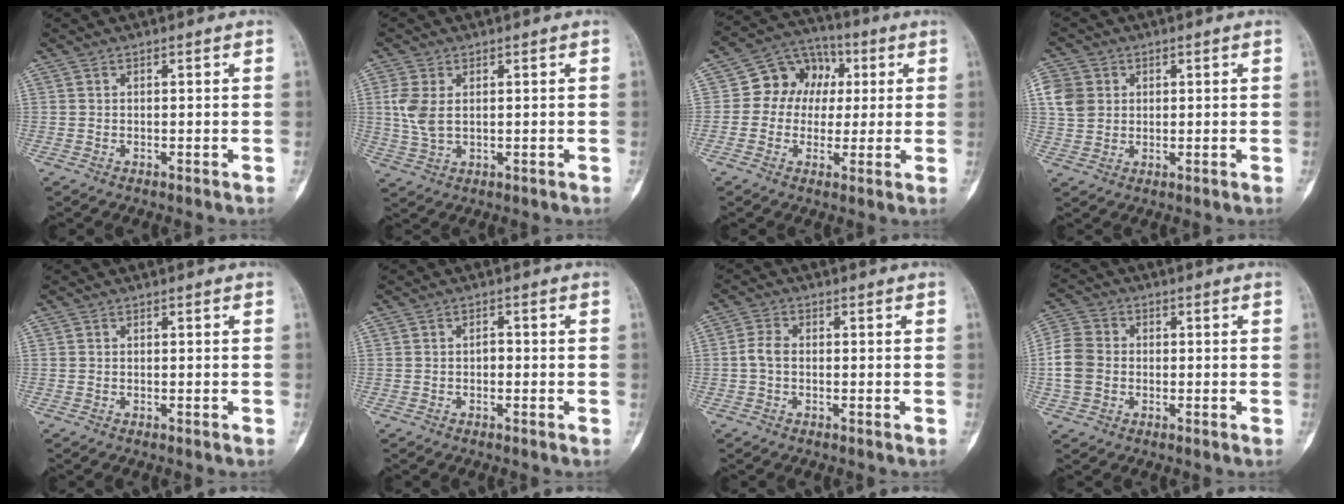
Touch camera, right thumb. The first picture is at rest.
{"total": 5.5, "force": [1.0, 3.3, 4.4], "torque": [-0.102, 0.000, 0.023]}
{"total": 10.8, "force": [1.4, 9.2, 5.6], "torque": [-0.046, 0.019, 0.010]}
{"total": 6.3, "force": [1.6, 5.5, 2.7], "torque": [-0.037, 0.002, 0.029]}
{"total": 0.0}
{"total": 1.3, "force": [-0.3, 0.9, 0.9], "torque": [-0.005, 0.005, -0.008]}
{"total": 3.0, "force": [-0.4, 2.0, 2.2], "torque": [-0.044, 0.007, -0.015]}
{"total": 7.4, "force": [-0.8, 6.1, 4.1], "torque": [-0.082, 0.017, -0.025]}